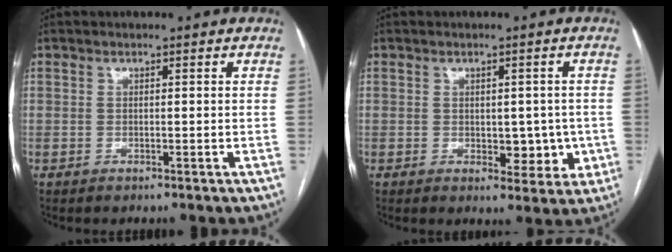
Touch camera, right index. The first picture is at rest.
{"total": 5.7, "force": [-0.6, 3.5, 4.5], "torque": [-0.042, 0.006, 0.002]}